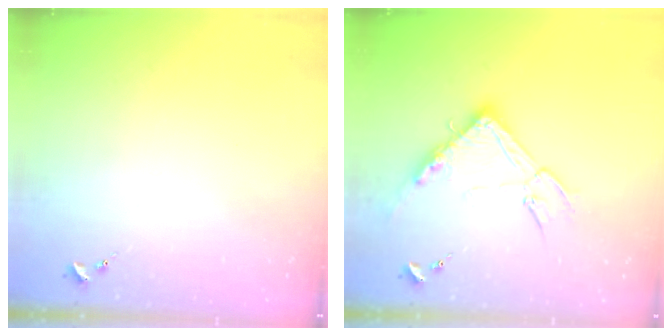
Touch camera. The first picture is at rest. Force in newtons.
{"total": 15.6, "press": 15.6, "slide": 0.6}